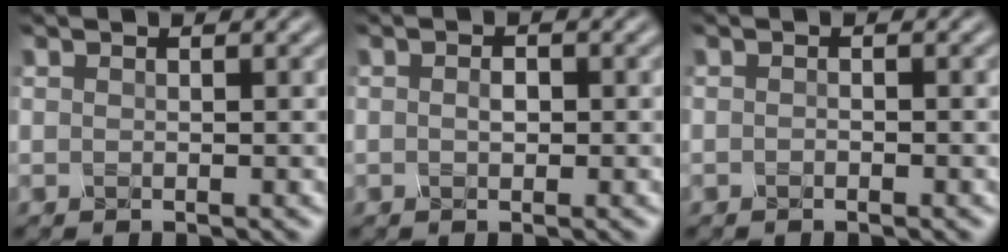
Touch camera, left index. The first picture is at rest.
{"total": 1.3, "force": [-0.5, 0.8, 0.8], "torque": [-0.017, 0.001, -0.011]}
{"total": 0.7, "force": [-0.7, 0.1, 0.0], "torque": [0.000, 0.001, -0.015]}